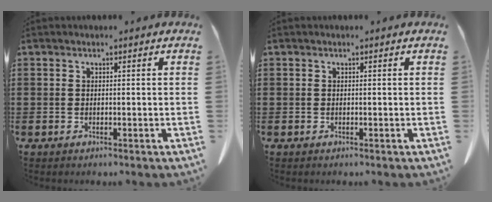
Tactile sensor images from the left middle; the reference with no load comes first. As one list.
[{"total": 0.0}]